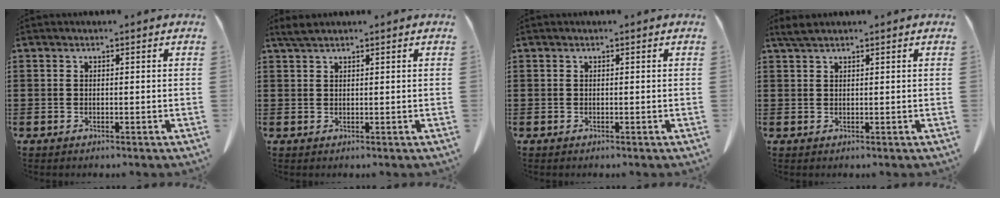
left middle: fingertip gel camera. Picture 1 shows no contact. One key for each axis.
{"total": 1.5, "fx": 1.2, "fy": 0.2, "fz": 0.9, "tx": -0.021, "ty": 0.000, "tz": 0.023}
{"total": 0.0}
{"total": 1.6, "fx": 1.2, "fy": 0.3, "fz": 1.0, "tx": -0.022, "ty": 0.000, "tz": 0.023}